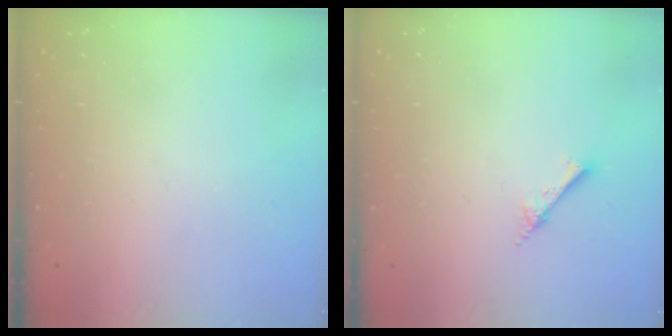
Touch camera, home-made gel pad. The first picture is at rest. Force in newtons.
{"total": 2.5, "press": 2.5, "slide": 0.2}